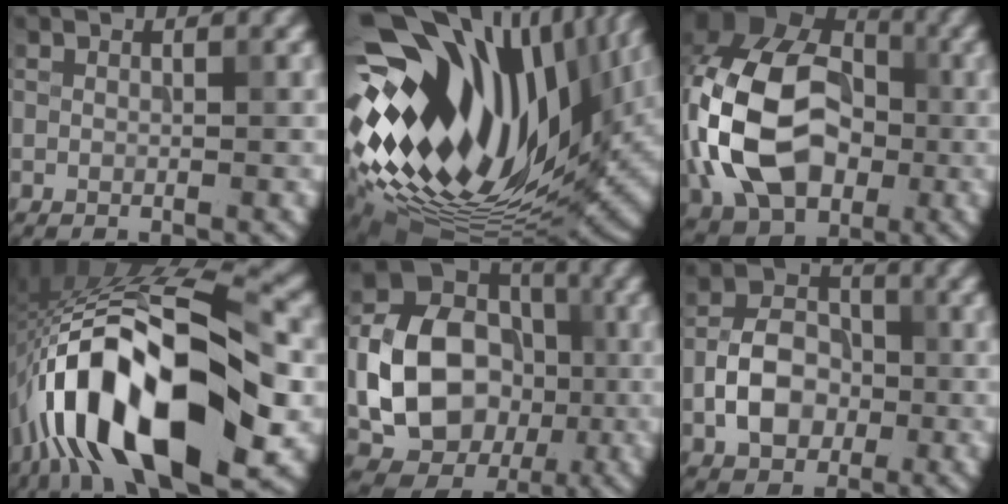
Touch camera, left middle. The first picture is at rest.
{"total": 18.9, "force": [2.8, 10.9, 15.2], "torque": [-0.251, -0.007, 0.048]}
{"total": 13.6, "force": [-1.8, 9.8, 9.4], "torque": [-0.212, 0.007, -0.048]}
{"total": 17.9, "force": [-5.6, 7.6, 15.3], "torque": [-0.262, 0.029, -0.096]}
{"total": 11.7, "force": [-1.4, 9.5, 6.7], "torque": [-0.125, 0.004, -0.033]}
{"total": 5.5, "force": [-1.4, 4.1, 3.5], "torque": [-0.058, 0.009, -0.027]}